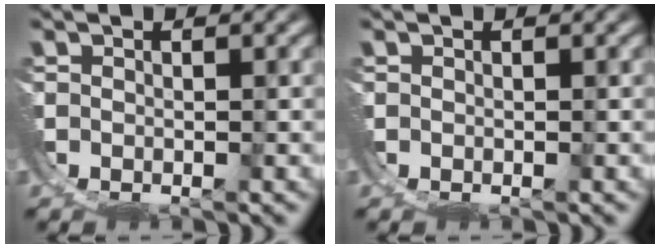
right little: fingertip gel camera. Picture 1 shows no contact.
{"total": 0.0}